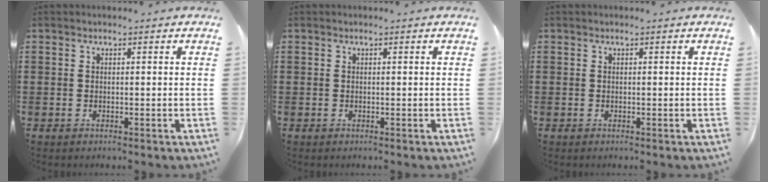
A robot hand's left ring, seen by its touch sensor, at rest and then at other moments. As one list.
[{"total": 0.0}, {"total": 0.0}]